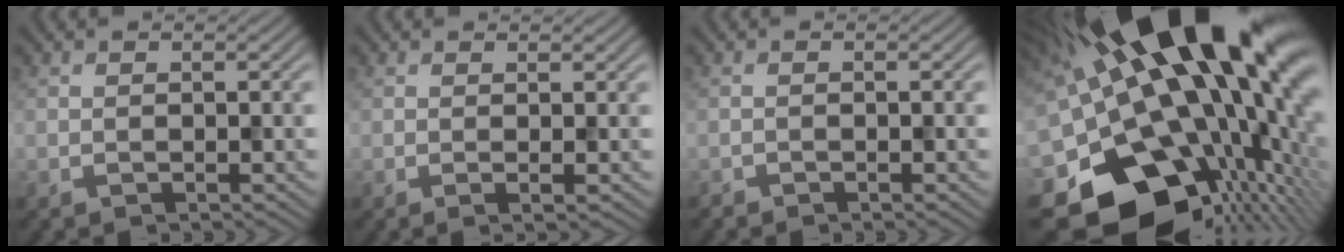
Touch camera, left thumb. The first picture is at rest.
{"total": 1.4, "force": [0.2, 0.1, 1.3], "torque": [-0.024, 0.004, -0.001]}
{"total": 0.6, "force": [-0.6, 0.1, 0.0], "torque": [0.000, -0.003, -0.013]}
{"total": 21.7, "force": [1.0, 12.5, 17.7], "torque": [-0.298, -0.068, 0.045]}